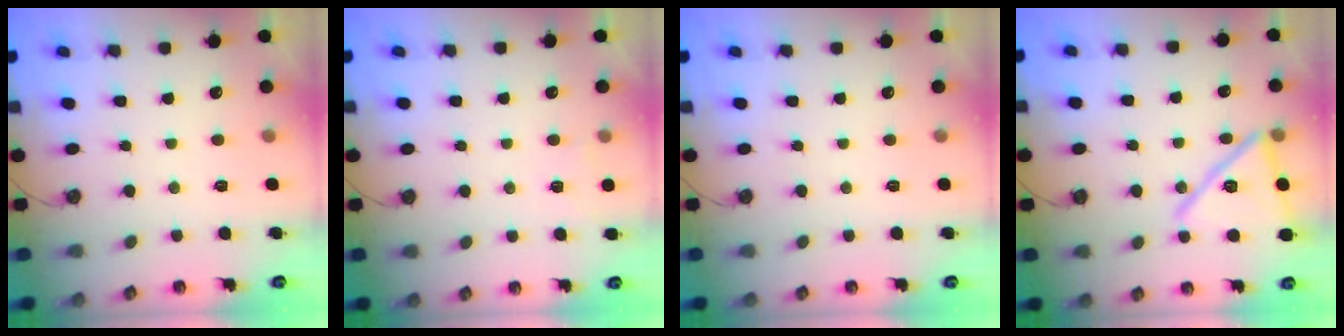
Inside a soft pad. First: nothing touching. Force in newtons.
{"total": 2.7, "press": 2.3, "slide": 1.5}
{"total": 0.0}
{"total": 17.5, "press": 16.4, "slide": 6.1}